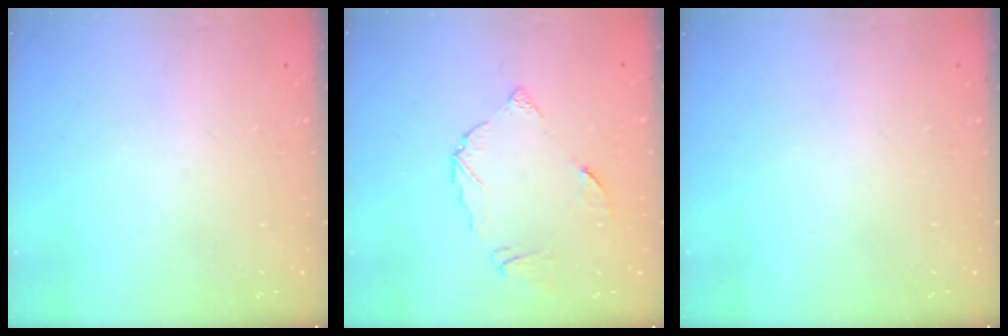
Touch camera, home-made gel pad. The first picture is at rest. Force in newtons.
{"total": 7.6, "press": 7.6, "slide": 0.8}
{"total": 0.0}